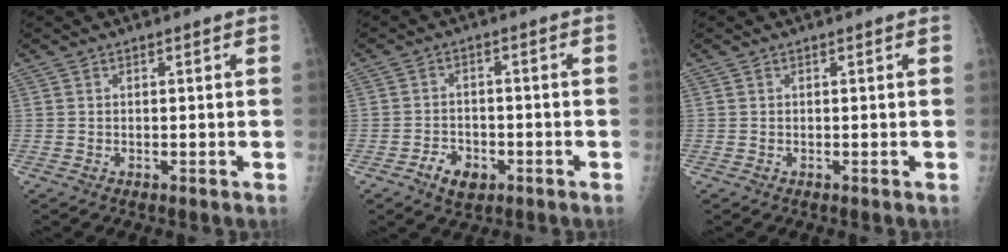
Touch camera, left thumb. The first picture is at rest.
{"total": 5.5, "force": [-2.9, 3.7, 2.9], "torque": [-0.036, 0.021, -0.046]}
{"total": 0.0}